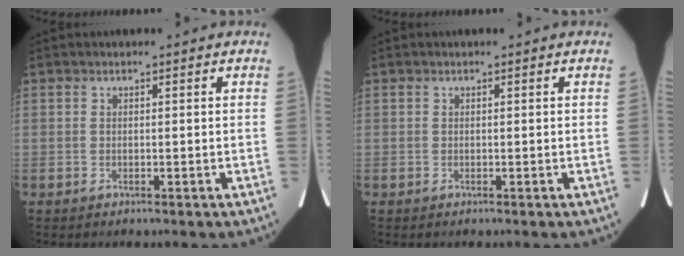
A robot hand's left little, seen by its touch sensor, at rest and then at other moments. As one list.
[{"total": 0.0}]